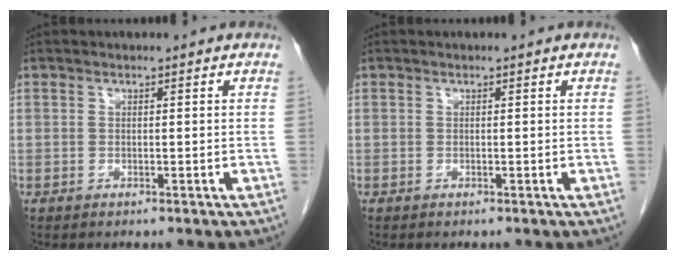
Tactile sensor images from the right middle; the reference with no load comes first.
{"total": 0.0}